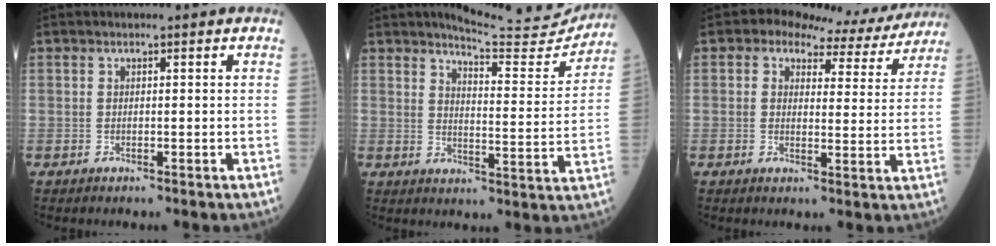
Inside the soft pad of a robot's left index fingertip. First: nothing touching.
{"total": 13.3, "force": [12.9, 1.2, 2.9], "torque": [-0.035, -0.044, 0.154]}
{"total": 8.9, "force": [7.8, 3.9, 2.0], "torque": [-0.016, 0.011, 0.078]}